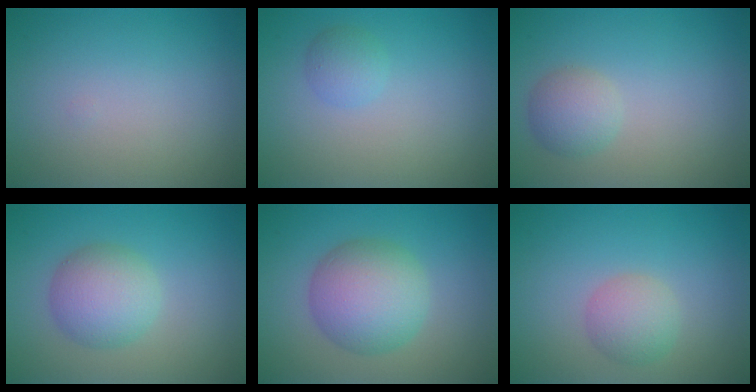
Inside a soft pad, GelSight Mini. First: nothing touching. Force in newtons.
{"total": 1.5, "press": 1.5, "slide": 0.1}
{"total": 2.4, "press": 2.4, "slide": 0.0}
{"total": 4.4, "press": 4.4, "slide": 0.2}
{"total": 6.3, "press": 6.3, "slide": 0.1}
{"total": 2.6, "press": 2.6, "slide": 0.1}